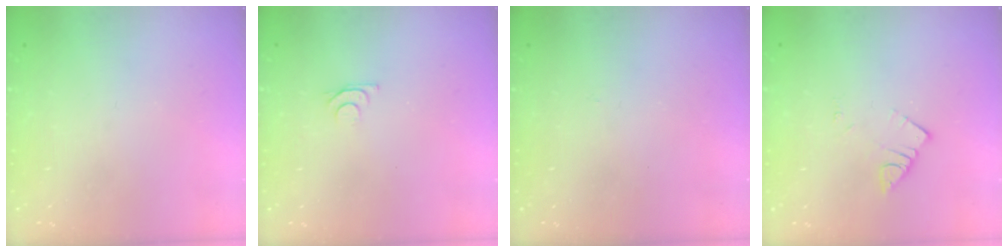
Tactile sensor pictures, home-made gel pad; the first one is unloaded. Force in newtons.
{"total": 4.2, "press": 4.1, "slide": 0.5}
{"total": 2.8, "press": 2.8, "slide": 0.4}
{"total": 3.5, "press": 3.5, "slide": 0.2}